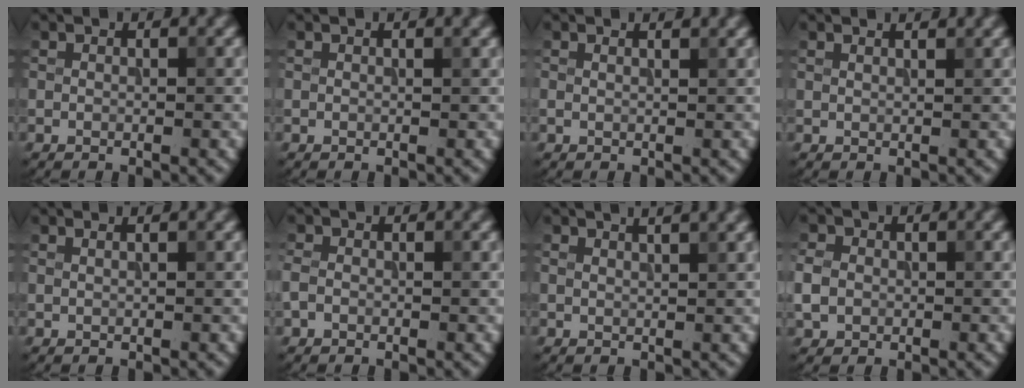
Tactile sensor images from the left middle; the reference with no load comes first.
{"total": 0.6, "force": [0.4, 0.1, 0.4], "torque": [-0.002, 0.003, 0.006]}
{"total": 1.8, "force": [1.3, 0.6, 1.0], "torque": [-0.010, 0.000, 0.002]}
{"total": 1.6, "force": [1.4, 0.3, 0.6], "torque": [-0.009, 0.003, 0.011]}
{"total": 1.3, "force": [0.8, 0.5, 0.8], "torque": [-0.007, -0.003, 0.003]}
{"total": 1.4, "force": [-0.4, 1.1, 0.7], "torque": [-0.015, 0.001, -0.014]}
{"total": 3.0, "force": [2.1, 1.2, 1.9], "torque": [0.003, 0.014, 0.003]}
{"total": 2.3, "force": [-0.2, 2.1, 1.1], "torque": [-0.022, 0.000, -0.008]}